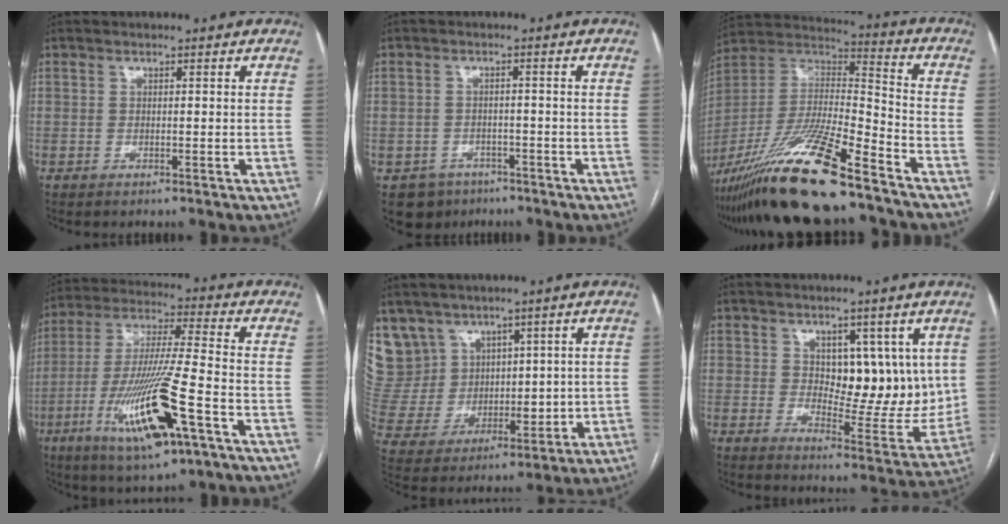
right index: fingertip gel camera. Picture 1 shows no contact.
{"total": 4.9, "force": [-3.0, 3.9, 0.2], "torque": [0.002, 0.009, -0.040]}
{"total": 23.2, "force": [-17.3, 1.7, 15.3], "torque": [-0.321, -0.038, -0.320]}
{"total": 17.7, "force": [-7.6, 1.5, 15.9], "torque": [-0.336, -0.029, -0.133]}
{"total": 12.1, "force": [7.8, 9.0, 1.8], "torque": [-0.061, 0.048, 0.181]}
{"total": 11.7, "force": [3.3, 5.9, 9.6], "torque": [-0.114, -0.003, 0.062]}